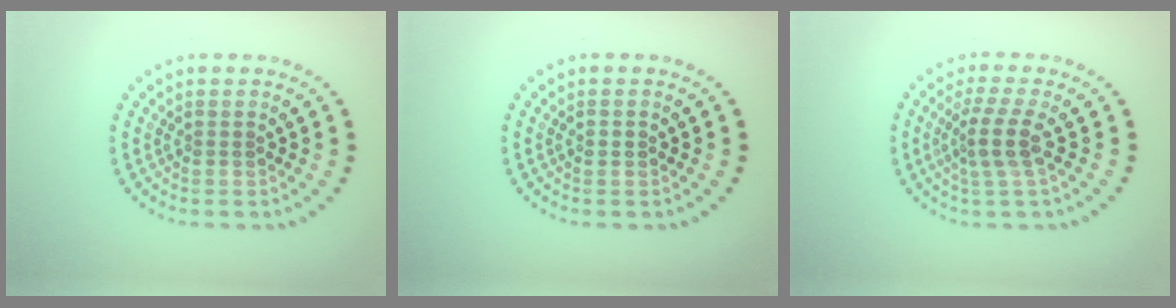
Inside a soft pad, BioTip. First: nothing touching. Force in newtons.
{"total": 0.8, "press": 0.8, "slide": 0.1}
{"total": 3.0, "press": 2.2, "slide": 1.9}